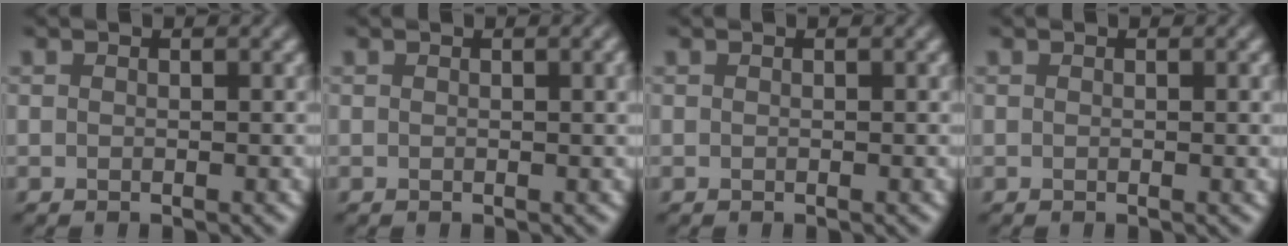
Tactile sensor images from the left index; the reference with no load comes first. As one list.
[{"total": 1.5, "force": [0.3, 0.4, 1.4], "torque": [-0.015, 0.004, 0.003]}, {"total": 0.0}, {"total": 1.0, "force": [0.1, 0.2, 1.0], "torque": [-0.010, 0.001, 0.000]}]